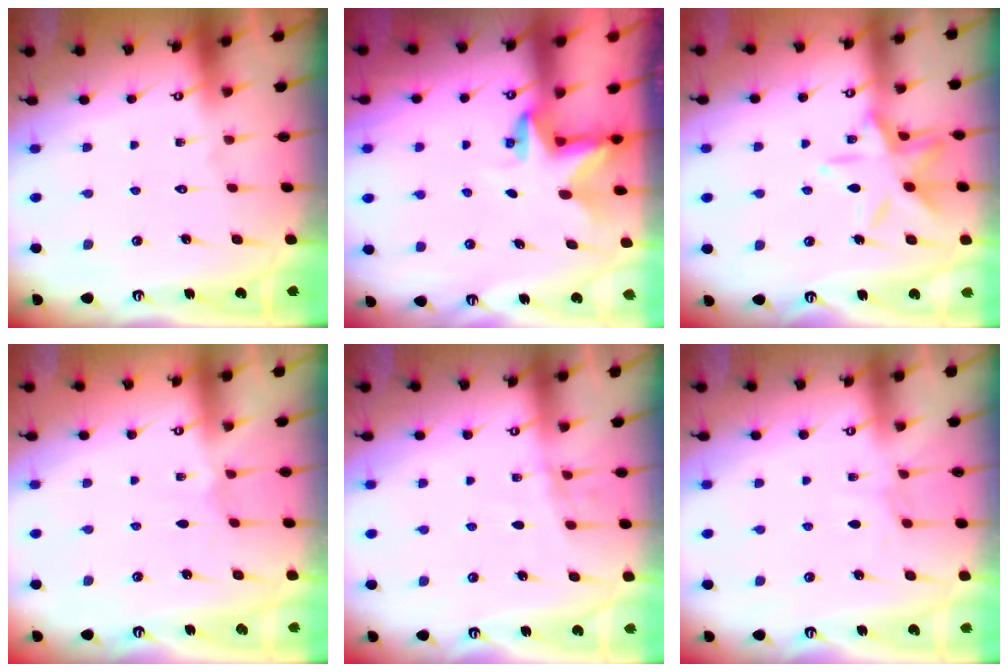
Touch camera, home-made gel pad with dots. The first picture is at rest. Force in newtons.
{"total": 2.9, "press": 2.9, "slide": 0.2}
{"total": 13.7, "press": 13.7, "slide": 1.0}
{"total": 0.5, "press": 0.5, "slide": 0.2}
{"total": 3.9, "press": 3.9, "slide": 0.4}
{"total": 2.9, "press": 2.8, "slide": 0.5}